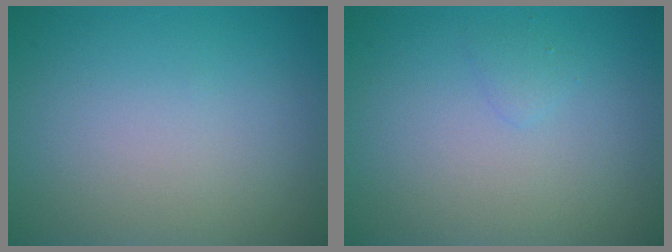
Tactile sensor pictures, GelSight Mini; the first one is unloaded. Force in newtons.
{"total": 0.7, "press": 0.7, "slide": 0.1}